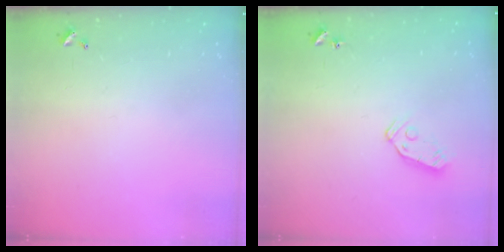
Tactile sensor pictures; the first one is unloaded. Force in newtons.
{"total": 6.5, "press": 6.5, "slide": 0.4}